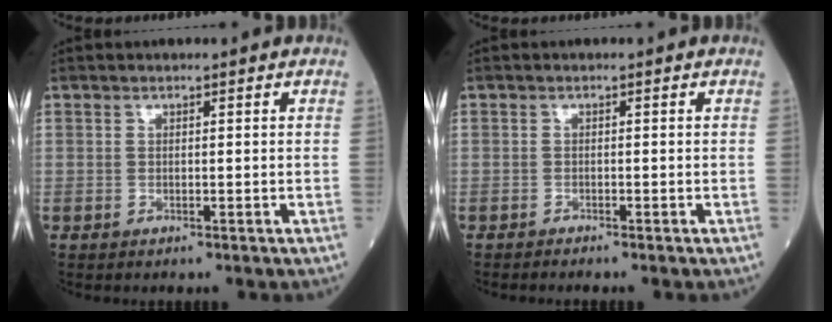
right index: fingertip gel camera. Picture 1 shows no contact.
{"total": 0.7, "force": [-0.7, -0.2, 0.0], "torque": [-0.002, -0.001, -0.015]}